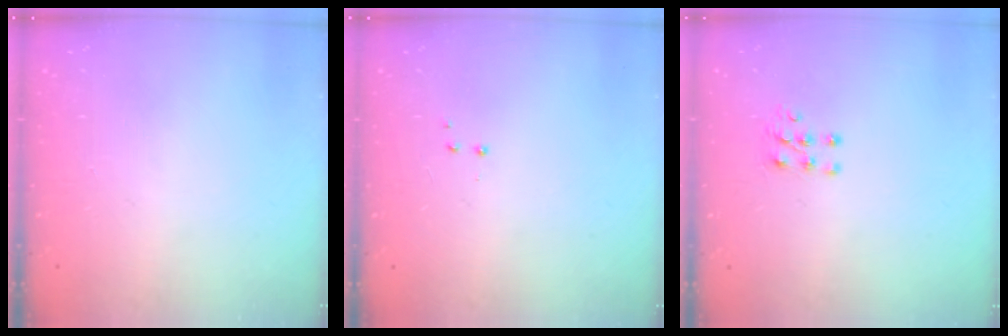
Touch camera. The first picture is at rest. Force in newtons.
{"total": 2.8, "press": 2.7, "slide": 0.5}
{"total": 5.5, "press": 5.4, "slide": 1.1}